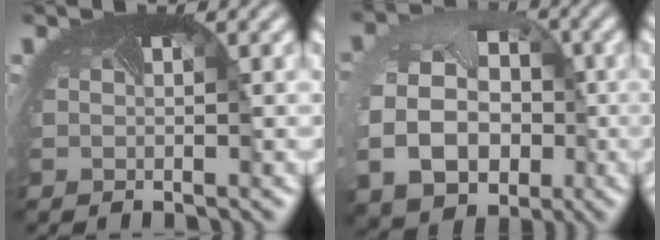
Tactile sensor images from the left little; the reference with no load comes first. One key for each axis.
{"total": 10.3, "fx": -1.7, "fy": 8.5, "fz": 5.6, "tx": -0.114, "ty": -0.041, "tz": -0.016}